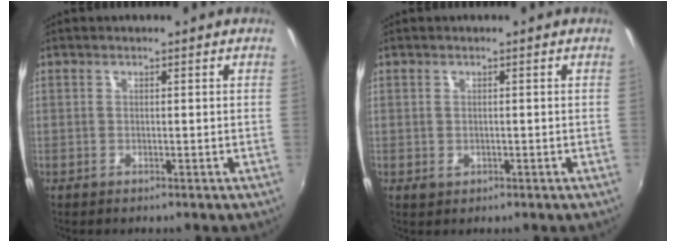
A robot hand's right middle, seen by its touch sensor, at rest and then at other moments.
{"total": 1.2, "force": [-0.3, 1.0, 0.6], "torque": [-0.007, -0.003, -0.005]}